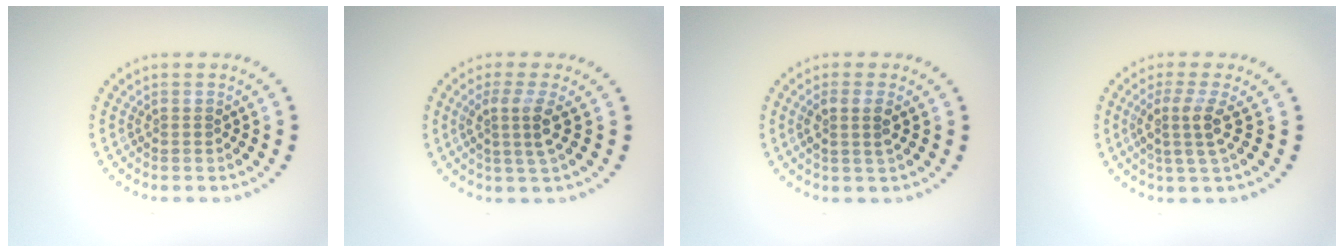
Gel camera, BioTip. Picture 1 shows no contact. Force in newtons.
{"total": 2.7, "press": 2.0, "slide": 1.8}
{"total": 2.1, "press": 1.8, "slide": 1.1}
{"total": 2.8, "press": 2.1, "slide": 1.8}